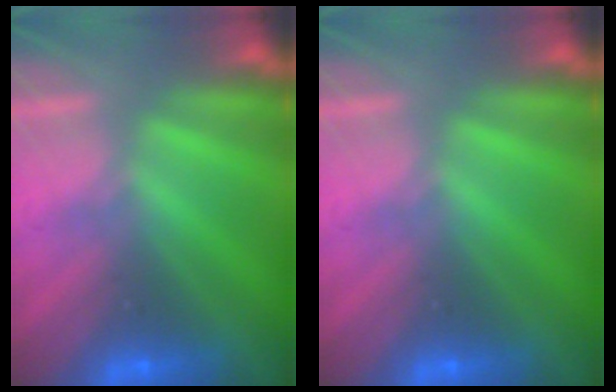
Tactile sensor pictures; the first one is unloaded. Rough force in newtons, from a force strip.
{"total": 0.0}